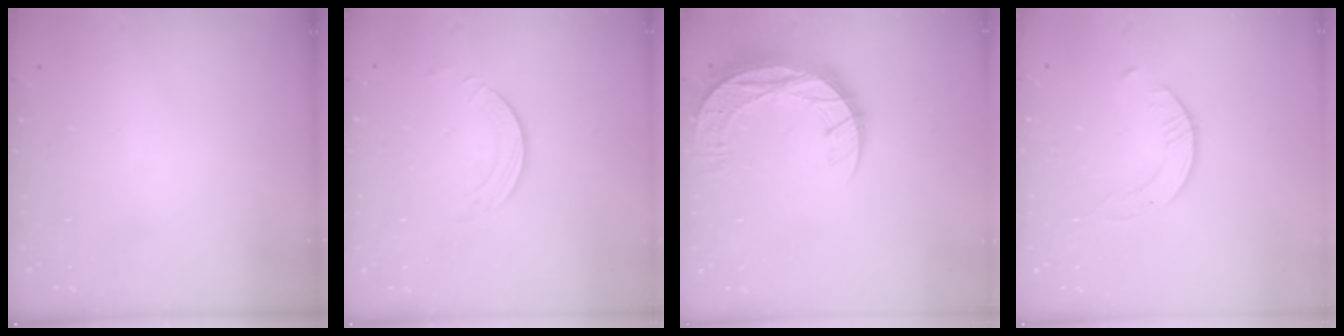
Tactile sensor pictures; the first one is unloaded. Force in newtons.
{"total": 1.9, "press": 1.9, "slide": 0.1}
{"total": 12.2, "press": 12.2, "slide": 0.9}
{"total": 1.7, "press": 1.7, "slide": 0.2}